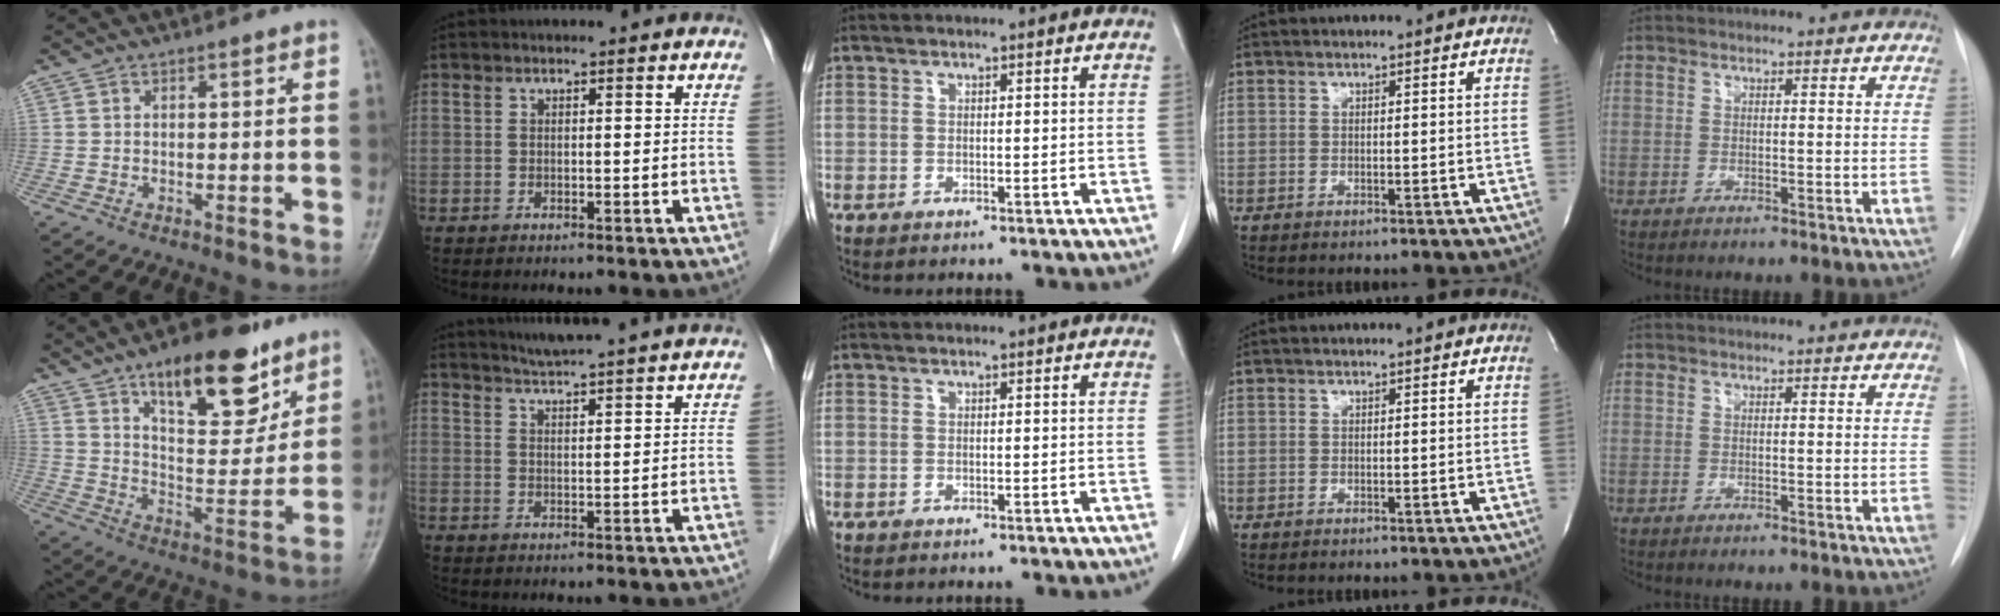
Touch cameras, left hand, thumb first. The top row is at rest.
{"thumb": {"total": 19.4, "force": [11.9, 8.0, 13.0], "torque": [-0.144, -0.064, 0.191]}, "index": {"total": 13.6, "force": [12.5, -0.2, 5.1], "torque": [-0.084, 0.002, 0.161]}}